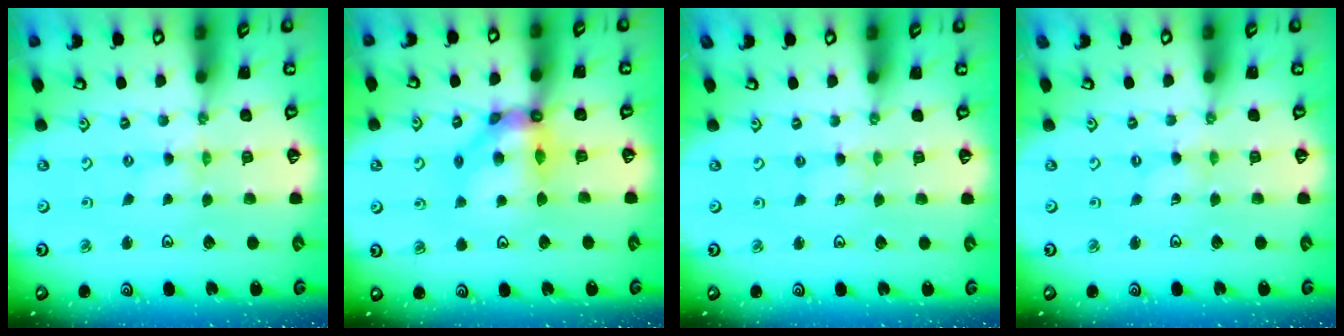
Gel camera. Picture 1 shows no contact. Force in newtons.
{"total": 10.6, "press": 10.6, "slide": 1.2}
{"total": 1.2, "press": 1.2, "slide": 0.2}
{"total": 0.0}